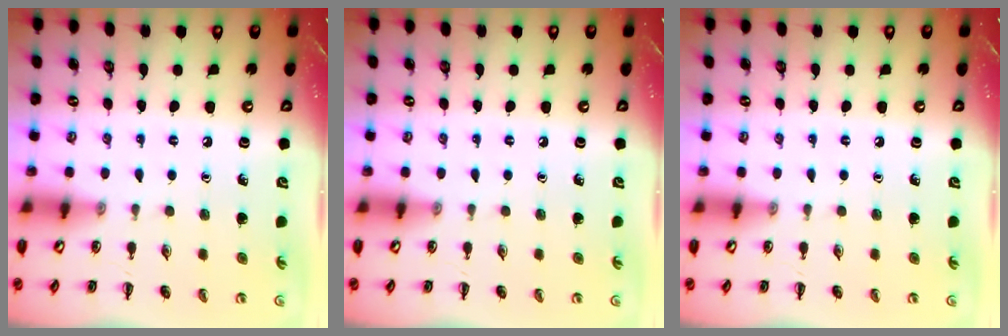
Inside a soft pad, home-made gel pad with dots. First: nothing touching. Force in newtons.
{"total": 0.0}
{"total": 0.0}